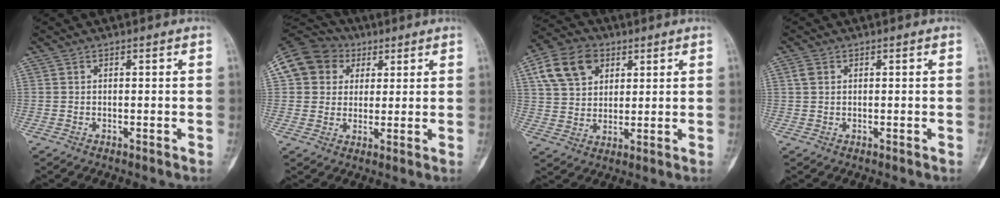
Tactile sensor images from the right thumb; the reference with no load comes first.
{"total": 13.1, "force": [4.1, 11.5, 4.5], "torque": [-0.071, 0.023, 0.071]}
{"total": 11.9, "force": [5.1, 8.5, 6.7], "torque": [-0.102, -0.002, 0.091]}
{"total": 2.0, "force": [0.7, 1.4, 1.2], "torque": [-0.026, 0.005, 0.016]}